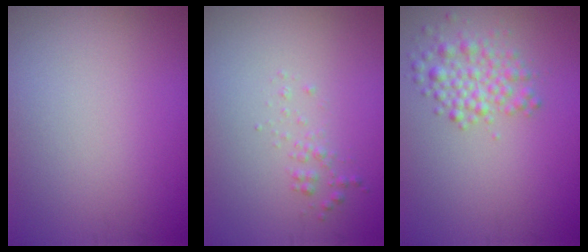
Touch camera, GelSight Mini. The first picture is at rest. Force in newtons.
{"total": 0.9, "press": 0.9, "slide": 0.0}
{"total": 2.9, "press": 2.9, "slide": 0.1}